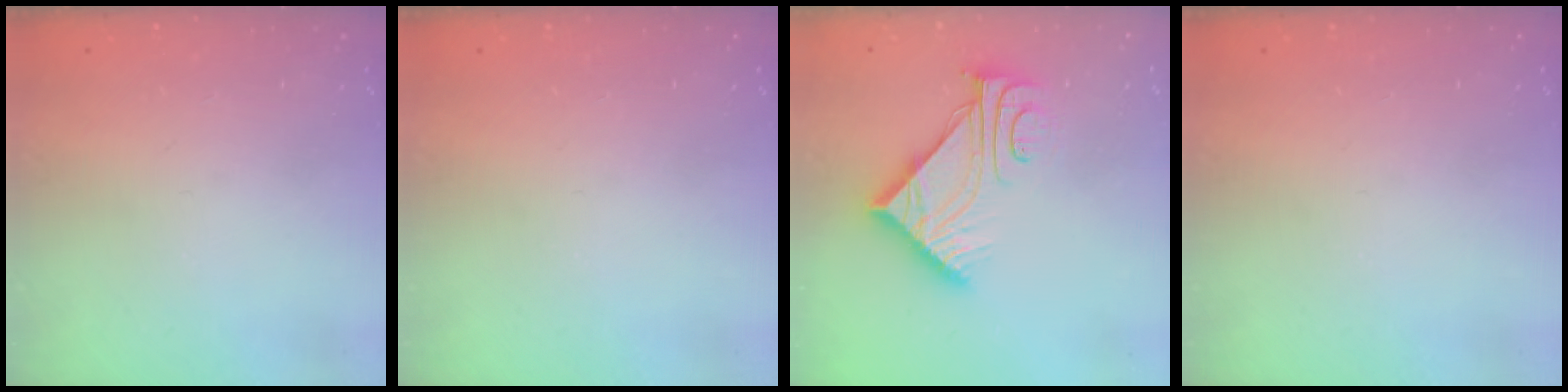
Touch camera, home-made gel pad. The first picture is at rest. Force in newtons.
{"total": 0.0}
{"total": 10.3, "press": 10.2, "slide": 0.9}
{"total": 0.0}